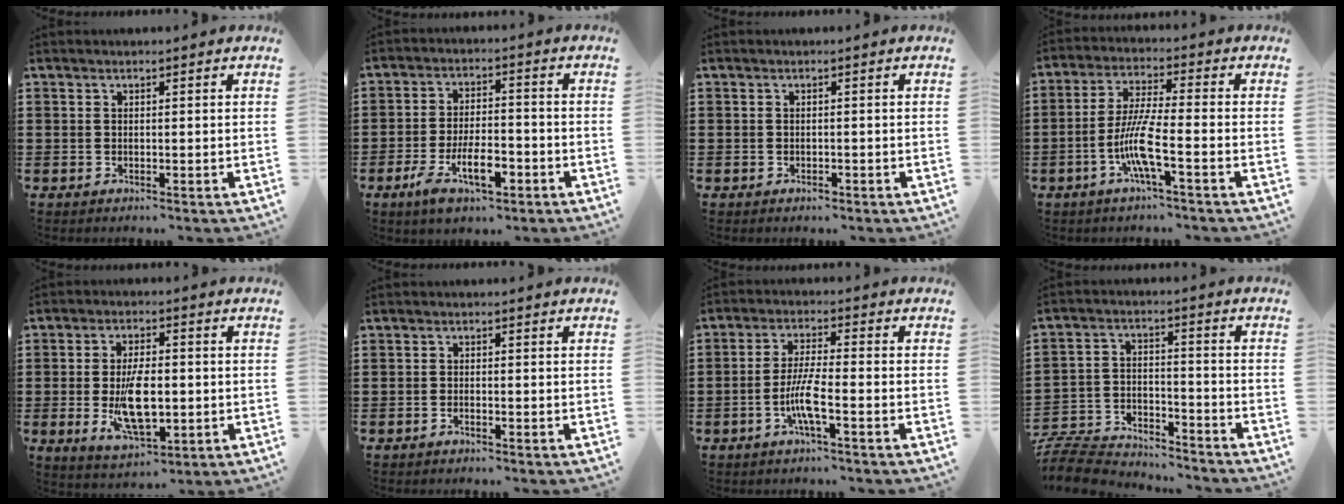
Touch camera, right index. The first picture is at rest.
{"total": 8.4, "force": [-3.9, 3.5, 6.6], "torque": [-0.130, -0.002, -0.075]}
{"total": 0.7, "force": [-0.5, 0.3, 0.3], "torque": [-0.007, -0.002, -0.010]}
{"total": 8.2, "force": [-3.3, 0.8, 7.4], "torque": [-0.171, -0.018, -0.073]}
{"total": 8.8, "force": [-1.4, 4.0, 7.7], "torque": [-0.150, -0.005, -0.026]}
{"total": 0.7, "force": [-0.7, 0.0, 0.3], "torque": [-0.006, -0.004, -0.013]}
{"total": 6.1, "force": [-2.4, 0.6, 5.6], "torque": [-0.121, -0.013, -0.052]}
{"total": 8.2, "force": [-8.0, 1.5, 1.1], "torque": [-0.040, 0.012, -0.162]}